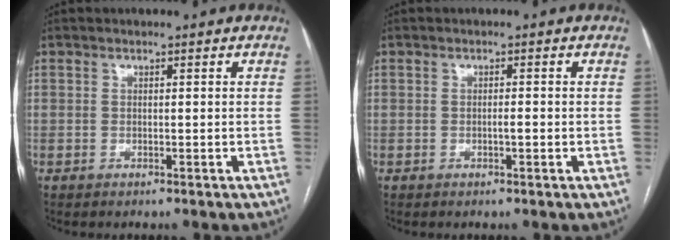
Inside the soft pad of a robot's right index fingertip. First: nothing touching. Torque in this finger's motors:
{"motor_torque": [0.82, 0.73, 0.05, 0.02]}